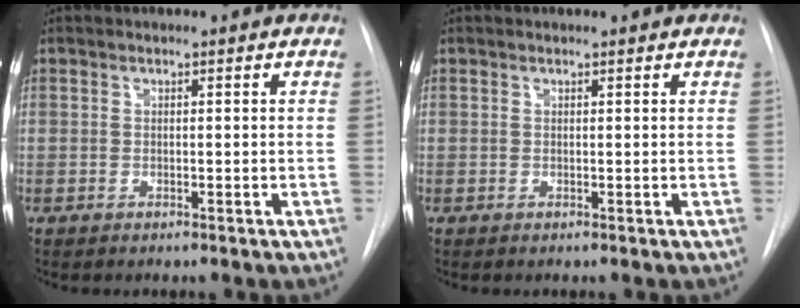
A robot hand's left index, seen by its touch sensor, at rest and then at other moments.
{"total": 1.1, "force": [1.1, 0.2, 0.2], "torque": [-0.011, 0.008, 0.010]}